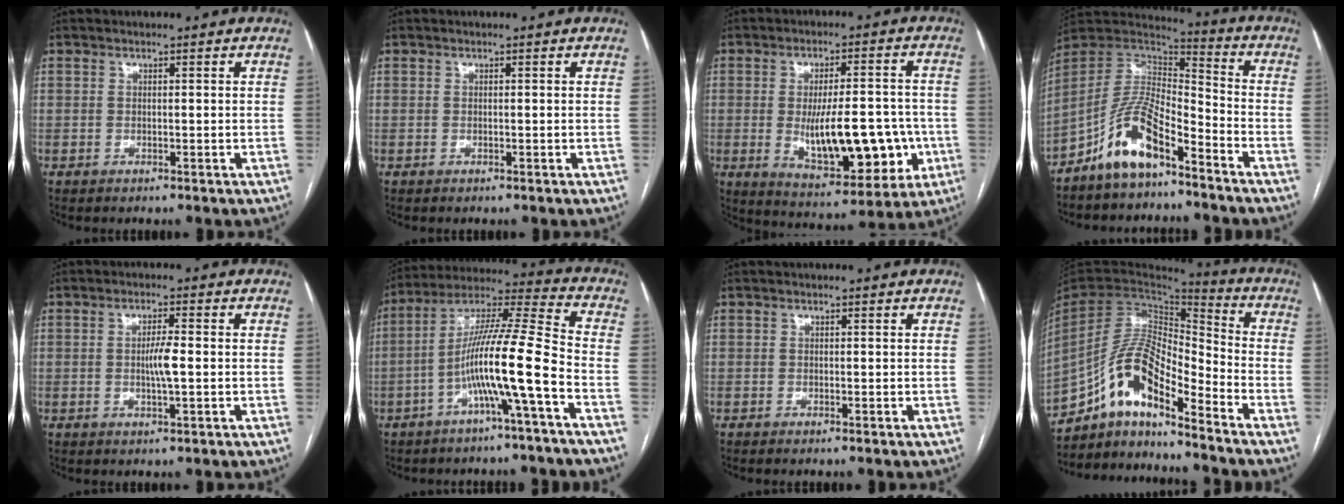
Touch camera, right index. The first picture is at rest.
{"total": 0.0}
{"total": 16.1, "force": [-2.8, 5.7, 14.8], "torque": [-0.218, 0.004, -0.027]}
{"total": 11.3, "force": [-7.5, 3.7, 7.6], "torque": [-0.157, 0.024, -0.142]}
{"total": 3.6, "force": [-0.3, 0.3, 3.6], "torque": [-0.065, -0.002, -0.004]}
{"total": 13.7, "force": [-4.8, -0.7, 12.8], "torque": [-0.231, 0.020, -0.091]}
{"total": 0.0}
{"total": 14.4, "force": [-10.1, 3.4, 9.7], "torque": [-0.184, 0.026, -0.180]}